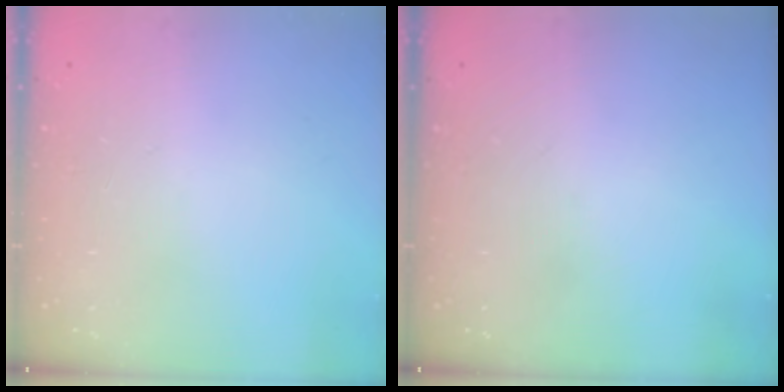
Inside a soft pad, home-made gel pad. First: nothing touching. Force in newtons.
{"total": 0.0}